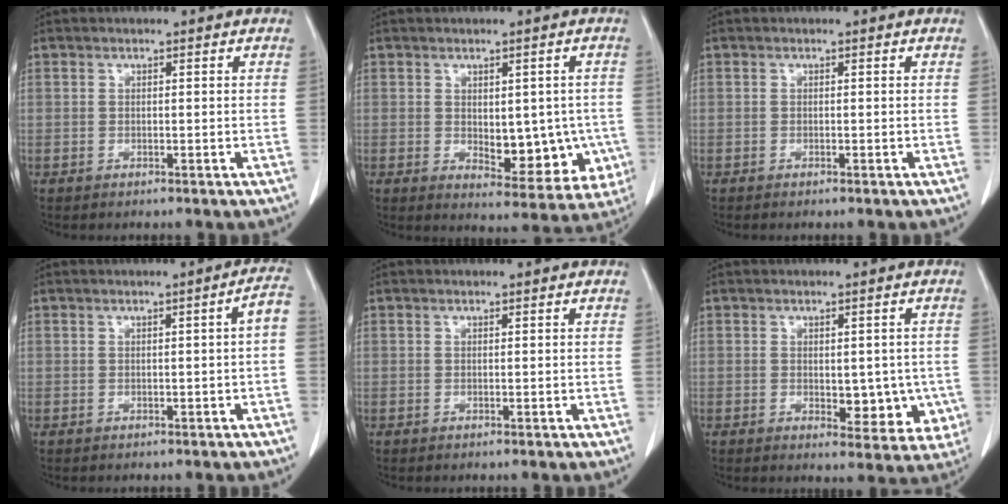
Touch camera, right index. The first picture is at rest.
{"total": 9.7, "force": [-1.3, 5.3, 8.0], "torque": [-0.085, 0.001, 0.001]}
{"total": 0.7, "force": [-0.6, 0.0, 0.4], "torque": [-0.006, -0.001, -0.007]}
{"total": 2.7, "force": [-0.4, 0.0, 2.6], "torque": [-0.027, 0.004, -0.005]}
{"total": 0.0}
{"total": 6.8, "force": [-0.9, 3.9, 5.6], "torque": [-0.048, -0.003, 0.000]}